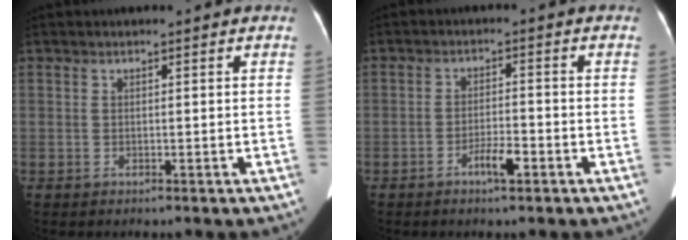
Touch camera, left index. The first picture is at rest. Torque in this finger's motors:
{"motor_torque": [0.10, 0.11, 0.01, 0.02]}